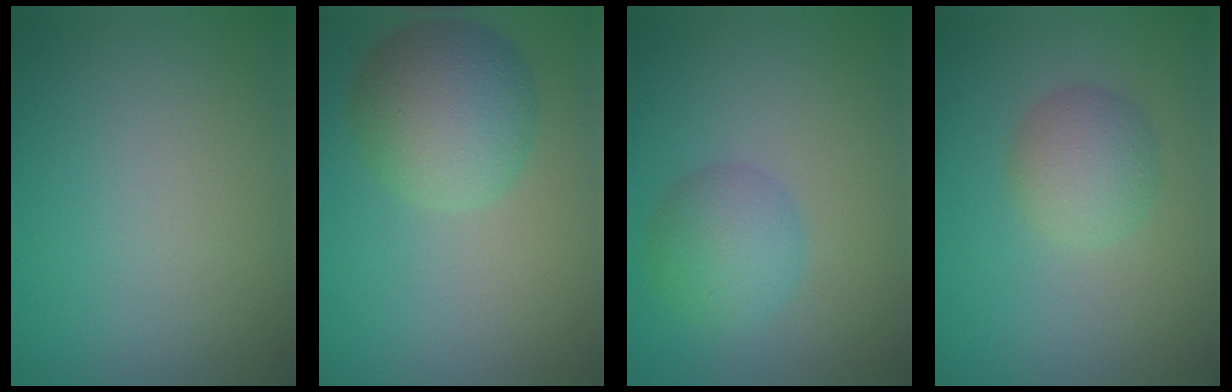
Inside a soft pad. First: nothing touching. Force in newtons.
{"total": 6.0, "press": 6.0, "slide": 0.2}
{"total": 3.4, "press": 3.4, "slide": 0.1}
{"total": 3.0, "press": 3.0, "slide": 0.1}